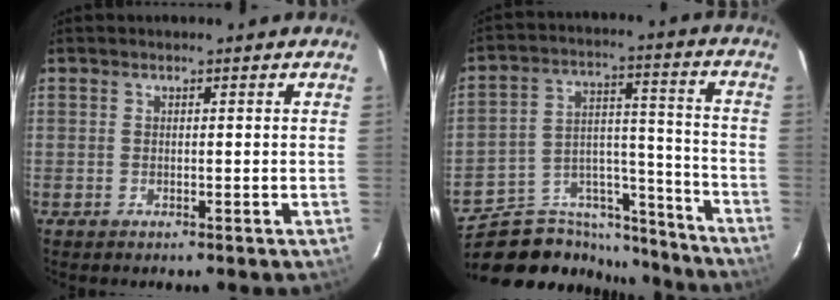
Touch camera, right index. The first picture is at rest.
{"total": 19.7, "force": [-17.0, 8.6, 5.1], "torque": [-0.097, 0.055, -0.249]}